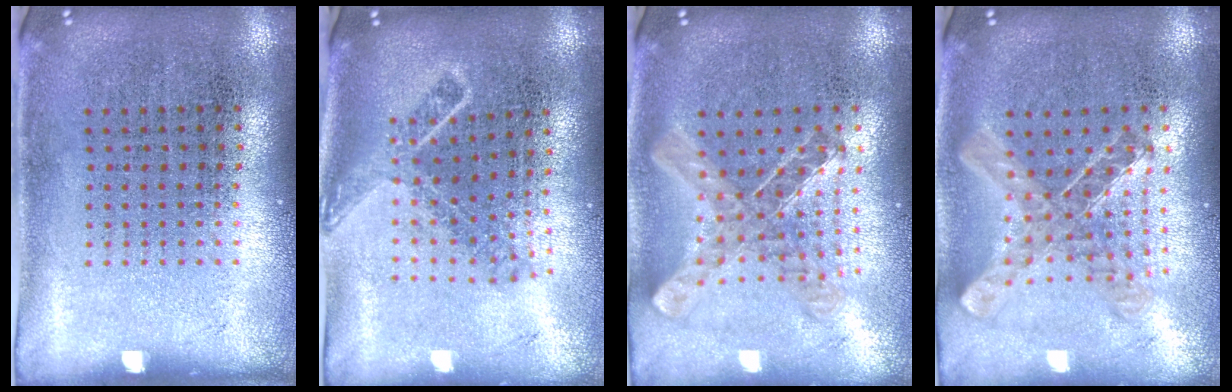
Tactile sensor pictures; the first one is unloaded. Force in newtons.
{"total": 1.7, "press": 1.2, "slide": 1.1}
{"total": 0.9, "press": 0.9, "slide": 0.1}
{"total": 0.9, "press": 0.9, "slide": 0.1}